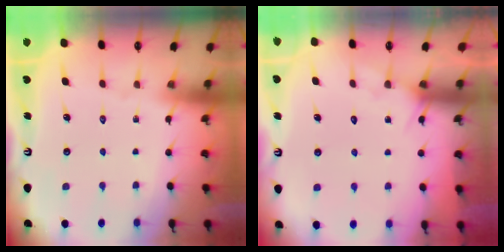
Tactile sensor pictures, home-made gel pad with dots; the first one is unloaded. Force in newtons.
{"total": 5.1, "press": 5.1, "slide": 0.5}